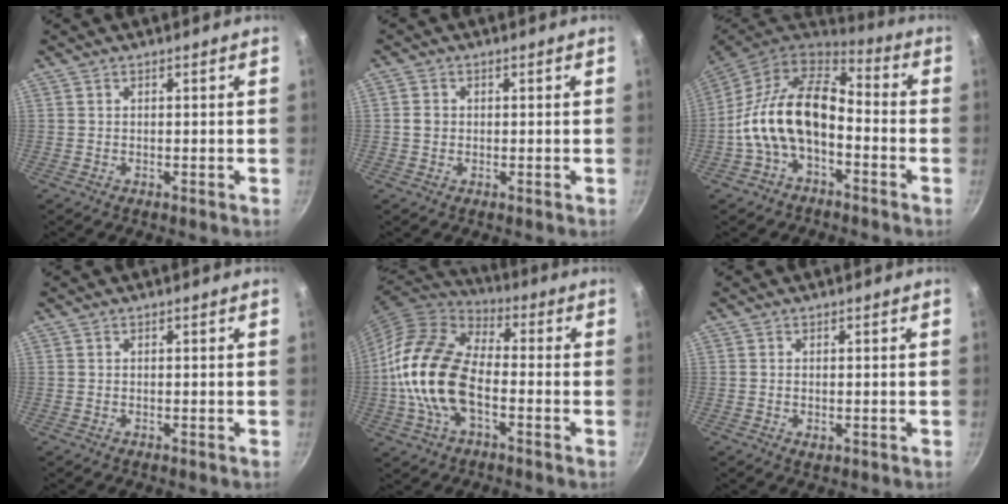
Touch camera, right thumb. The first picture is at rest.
{"total": 2.2, "force": [0.0, 1.9, 1.1], "torque": [-0.013, 0.007, -0.002]}
{"total": 16.1, "force": [-3.2, 9.7, 12.5], "torque": [-0.211, 0.048, -0.072]}
{"total": 0.0}
{"total": 18.4, "force": [-3.2, 10.4, 14.8], "torque": [-0.265, 0.032, -0.076]}
{"total": 1.4, "force": [-0.2, 0.8, 1.1], "torque": [-0.018, -0.003, -0.002]}